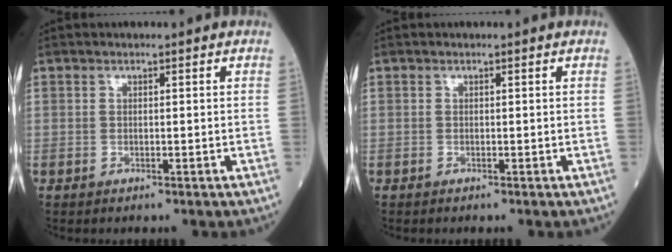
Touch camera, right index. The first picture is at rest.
{"total": 0.0}